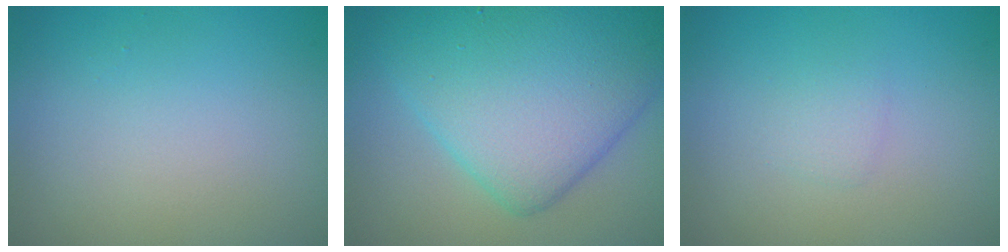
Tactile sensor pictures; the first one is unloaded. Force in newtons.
{"total": 9.8, "press": 9.8, "slide": 0.1}
{"total": 0.9, "press": 0.9, "slide": 0.0}